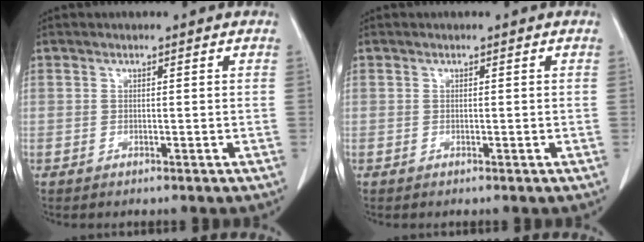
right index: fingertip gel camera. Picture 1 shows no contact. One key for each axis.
{"total": 0.0}